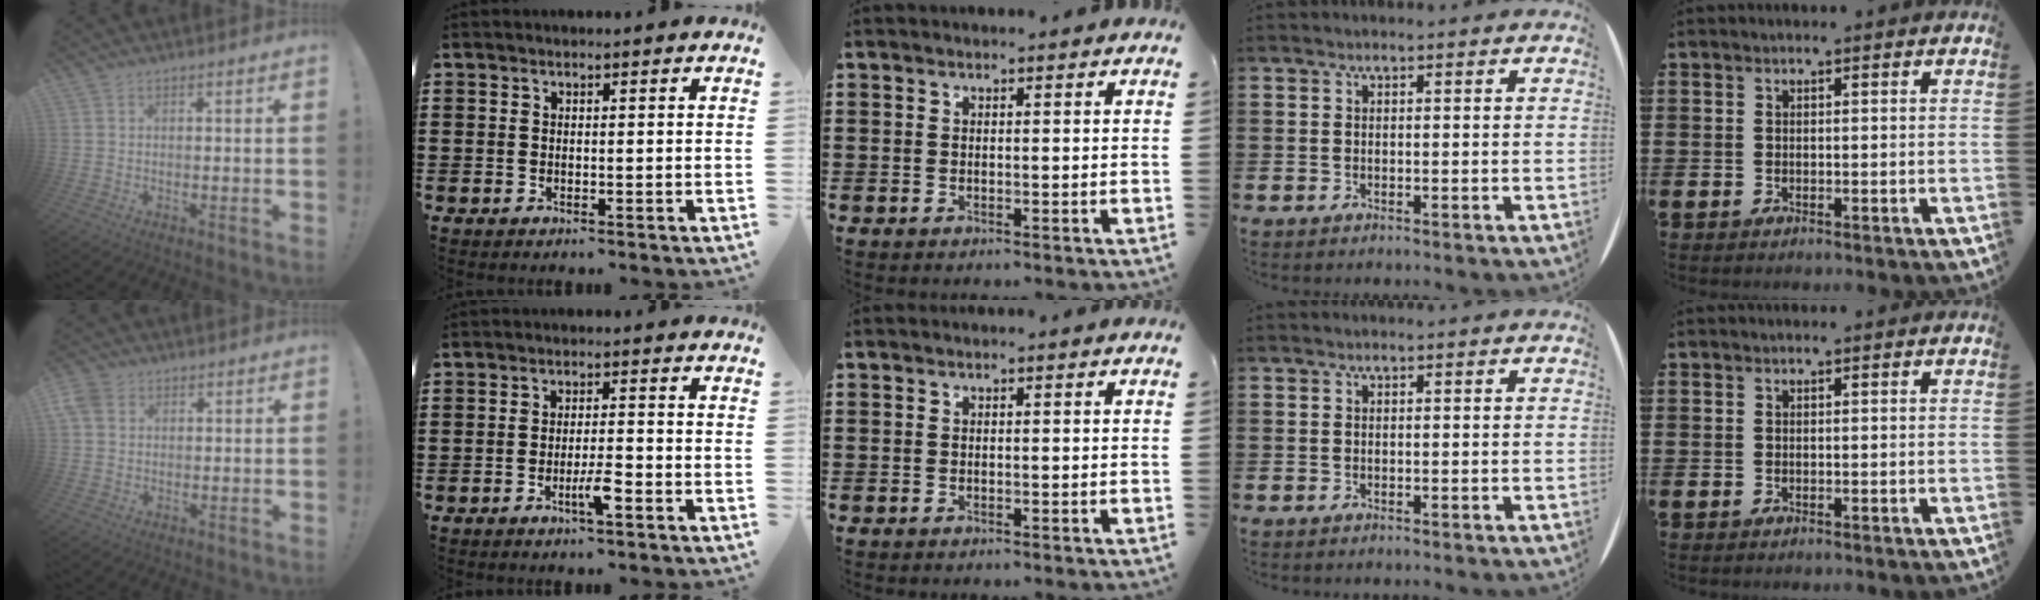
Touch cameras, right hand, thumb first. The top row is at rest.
{"thumb": {"total": 5.6, "force": [2.1, 4.2, 2.9], "torque": [-0.058, -0.001, 0.043]}, "index": {"total": 3.9, "force": [-2.0, 0.6, 3.3], "torque": [-0.061, 0.000, -0.037]}}